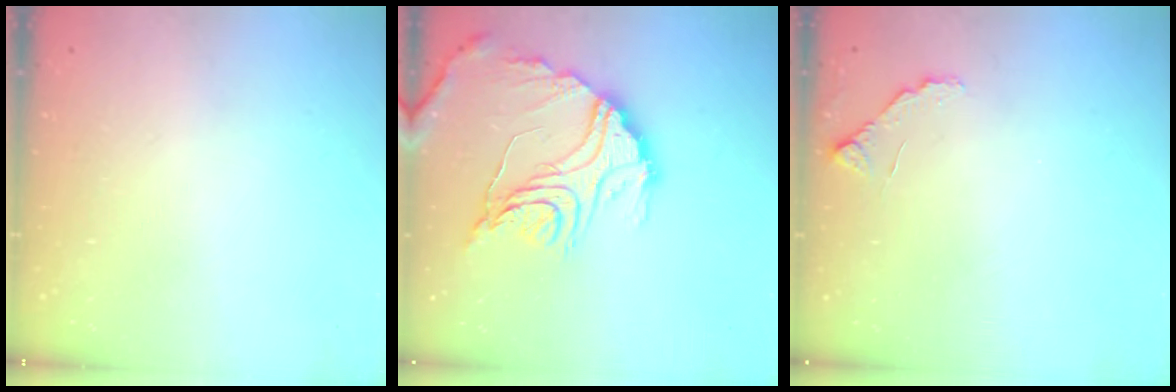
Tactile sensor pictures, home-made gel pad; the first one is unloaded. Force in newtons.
{"total": 19.7, "press": 19.7, "slide": 1.6}
{"total": 5.9, "press": 5.9, "slide": 0.6}